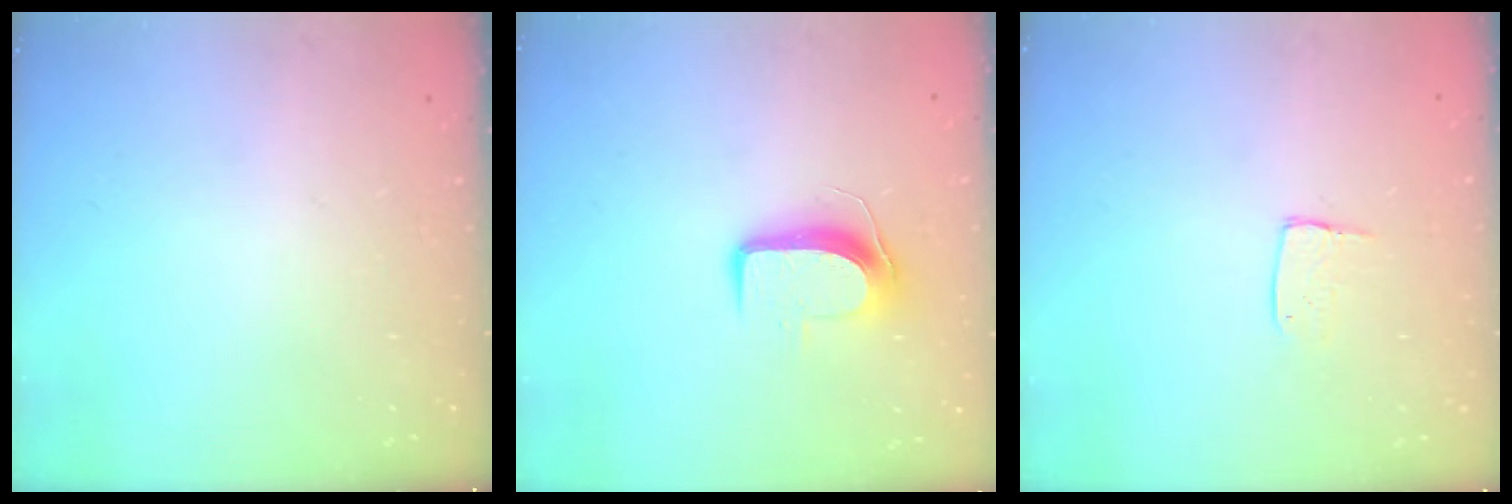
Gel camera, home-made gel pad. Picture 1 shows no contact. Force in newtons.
{"total": 8.7, "press": 8.6, "slide": 0.5}
{"total": 5.2, "press": 5.2, "slide": 0.4}